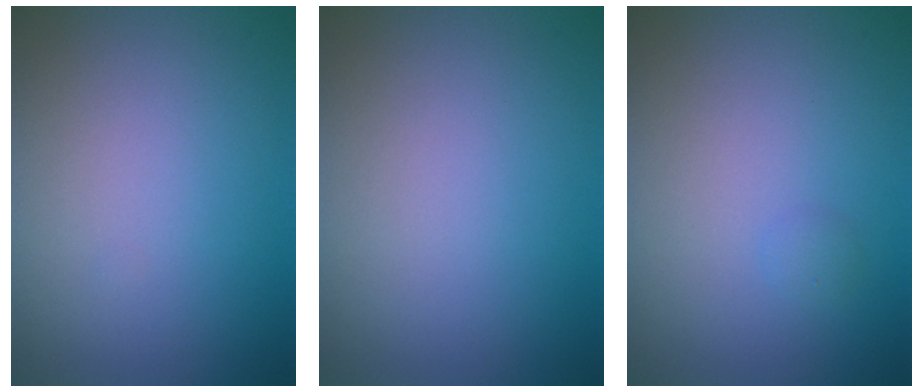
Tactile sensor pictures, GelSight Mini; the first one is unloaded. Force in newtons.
{"total": 0.0}
{"total": 0.6, "press": 0.6, "slide": 0.1}